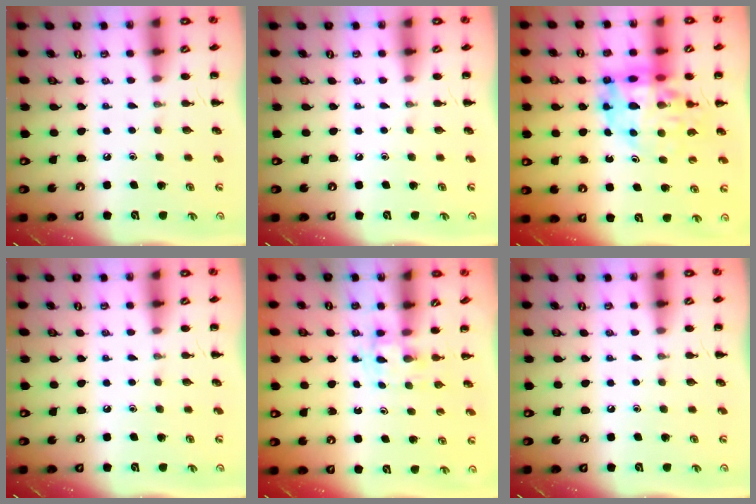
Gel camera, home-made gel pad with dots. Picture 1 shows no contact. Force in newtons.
{"total": 0.0}
{"total": 17.4, "press": 16.9, "slide": 4.2}
{"total": 0.0}
{"total": 3.0, "press": 2.8, "slide": 1.1}
{"total": 0.0}